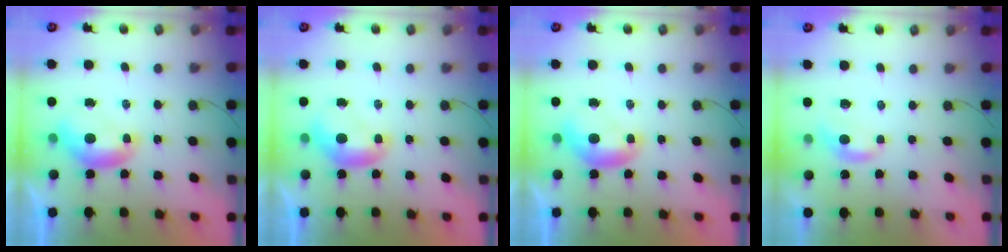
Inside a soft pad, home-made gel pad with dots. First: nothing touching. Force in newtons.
{"total": 0.0}
{"total": 0.0}
{"total": 1.2, "press": 1.2, "slide": 0.4}